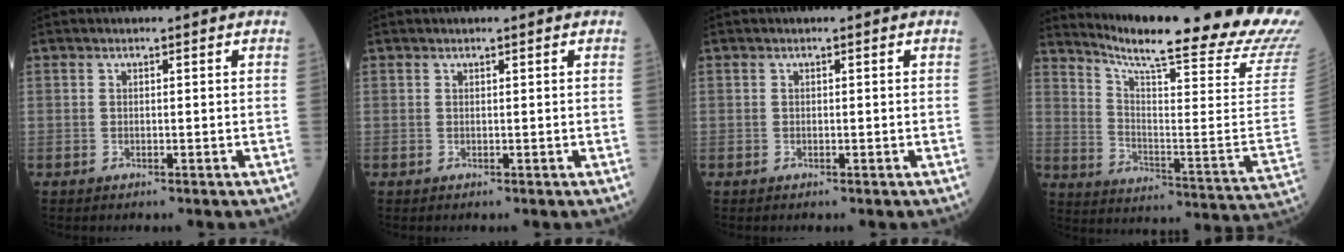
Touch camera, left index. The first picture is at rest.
{"total": 0.0}
{"total": 0.0}
{"total": 28.8, "force": [24.8, -0.1, 14.6], "torque": [-0.237, -0.114, 0.320]}